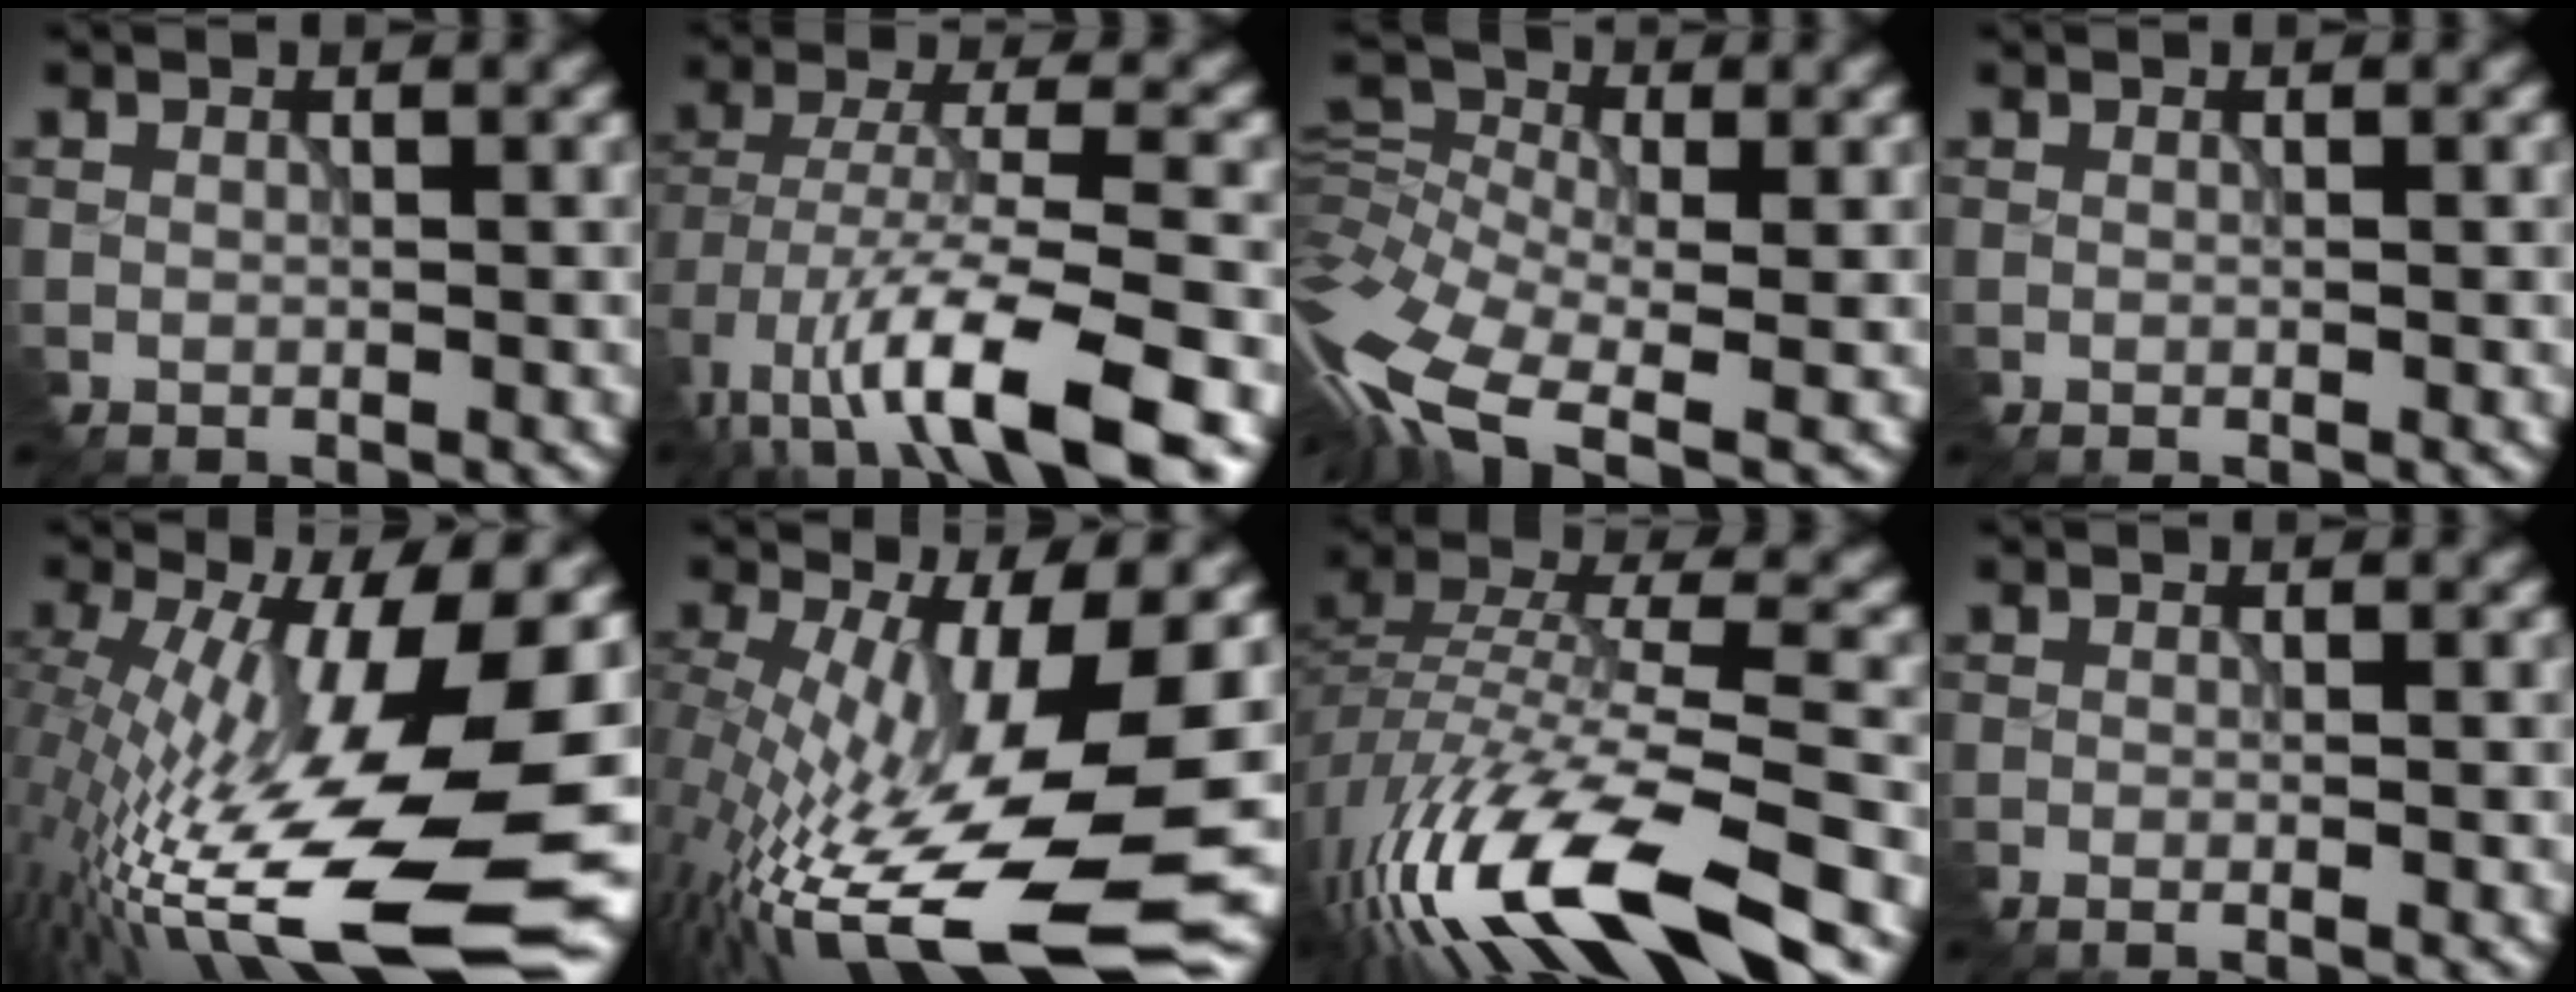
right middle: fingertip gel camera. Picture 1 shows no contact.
{"total": 10.5, "force": [-6.4, 3.1, 7.8], "torque": [-0.141, -0.004, -0.116]}
{"total": 11.4, "force": [-5.0, 6.0, 8.3], "torque": [-0.201, -0.003, -0.107]}
{"total": 0.0}
{"total": 17.7, "force": [-4.2, 5.0, 16.4], "torque": [-0.278, 0.002, -0.083]}
{"total": 14.9, "force": [-3.9, 4.4, 13.7], "torque": [-0.244, -0.019, -0.066]}
{"total": 15.1, "force": [-9.7, 4.1, 10.8], "torque": [-0.228, -0.002, -0.173]}
{"total": 1.0, "force": [-0.8, 0.0, 0.5], "torque": [-0.013, -0.004, -0.017]}